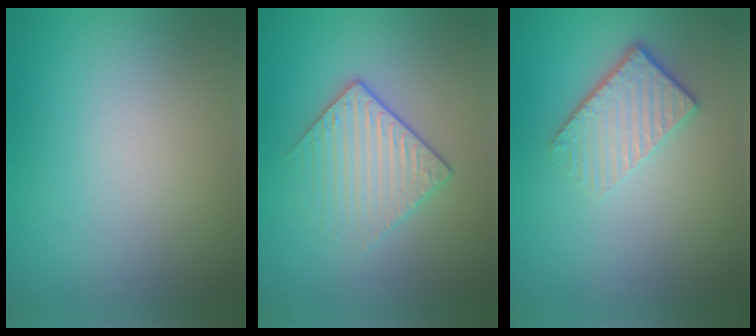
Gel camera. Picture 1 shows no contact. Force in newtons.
{"total": 3.1, "press": 2.9, "slide": 1.2}
{"total": 4.2, "press": 2.8, "slide": 3.1}